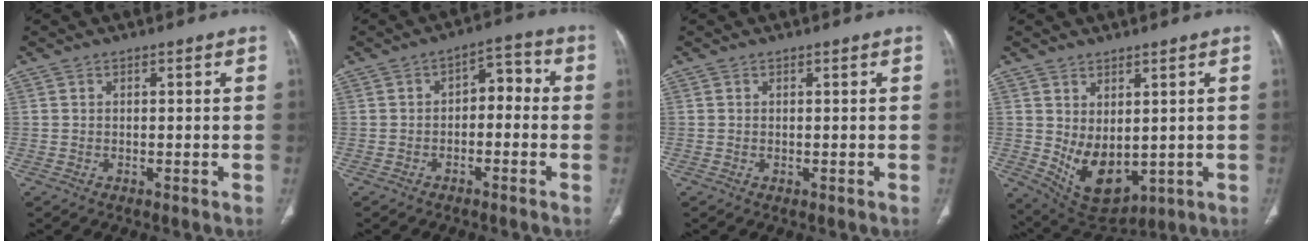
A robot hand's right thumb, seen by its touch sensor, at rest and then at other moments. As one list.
[{"total": 5.6, "force": [-0.8, 3.5, 4.4], "torque": [-0.041, 0.038, -0.022]}, {"total": 0.0}, {"total": 9.8, "force": [0.1, 6.1, 7.7], "torque": [-0.114, -0.015, 0.035]}]